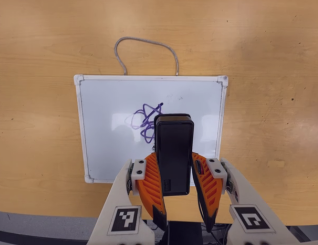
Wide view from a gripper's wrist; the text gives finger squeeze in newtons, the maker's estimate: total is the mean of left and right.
{"total": 6.0, "left": 4.8, "right": 7.2}